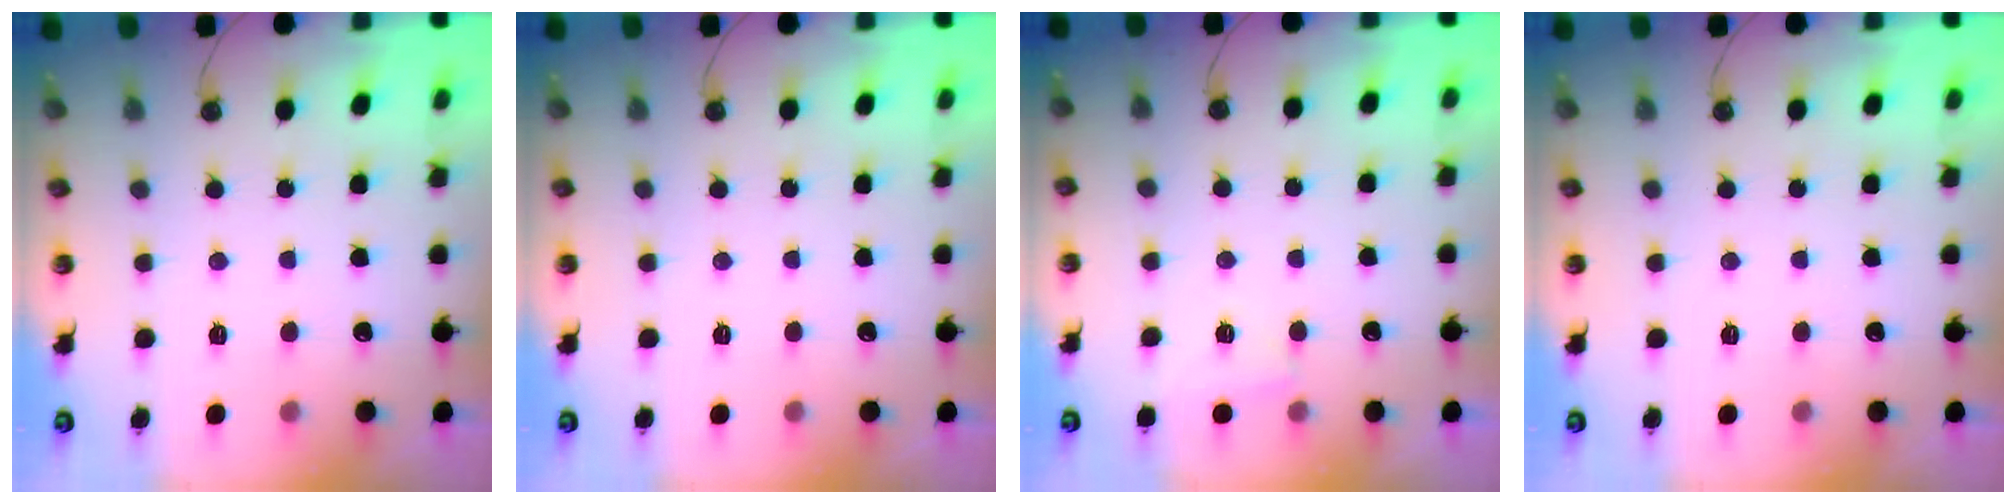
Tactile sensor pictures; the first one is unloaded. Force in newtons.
{"total": 0.0}
{"total": 3.0, "press": 2.8, "slide": 0.9}
{"total": 0.0}